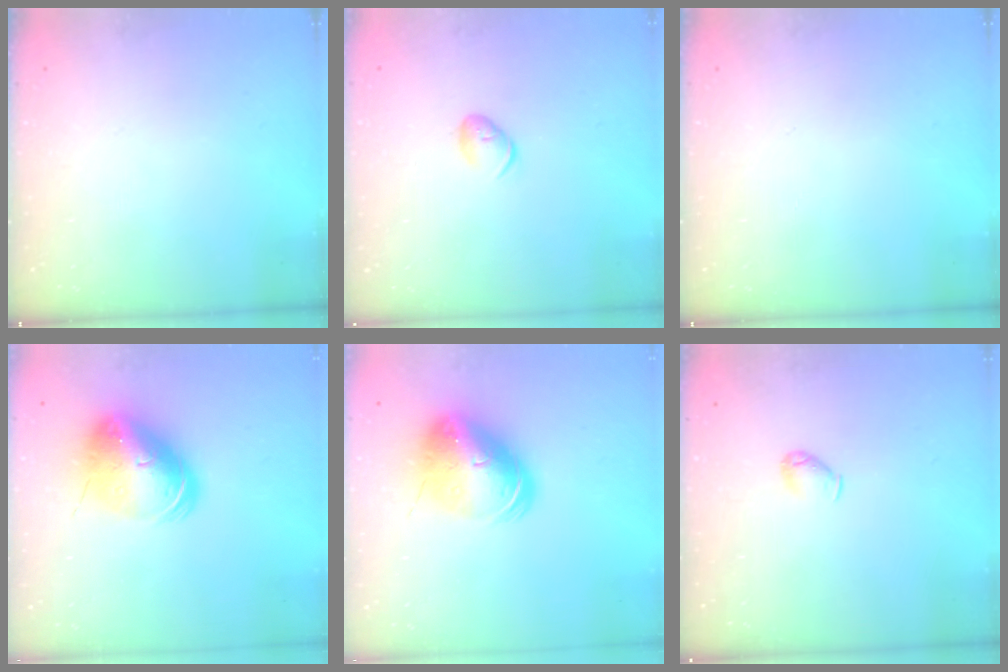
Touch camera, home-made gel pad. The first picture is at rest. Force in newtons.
{"total": 7.1, "press": 7.0, "slide": 1.2}
{"total": 0.0}
{"total": 13.6, "press": 13.4, "slide": 2.4}
{"total": 13.6, "press": 13.4, "slide": 2.4}
{"total": 4.2, "press": 4.1, "slide": 0.9}